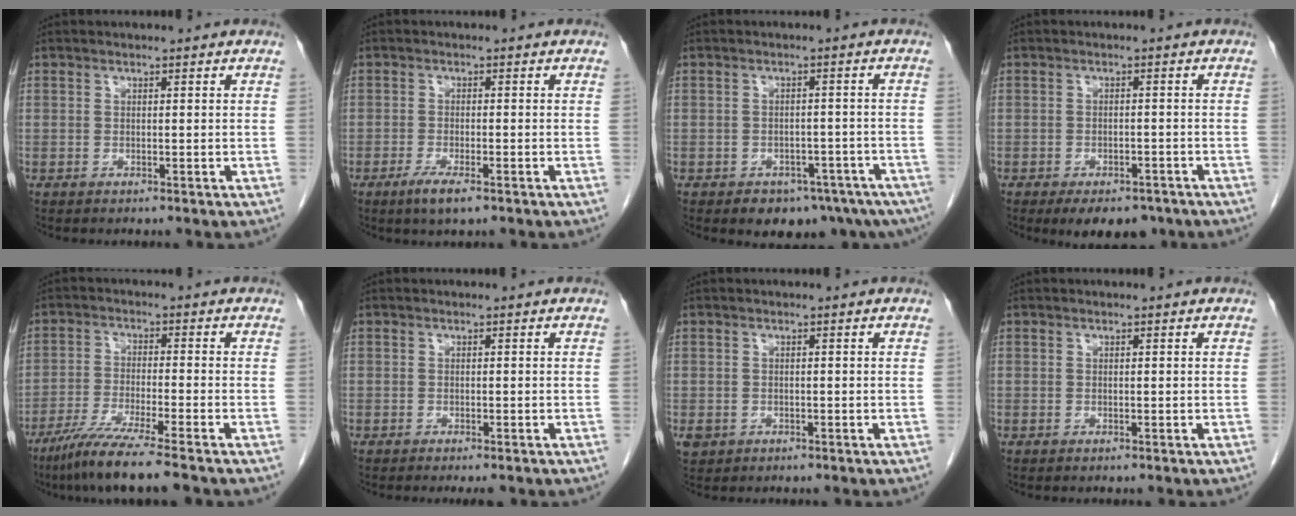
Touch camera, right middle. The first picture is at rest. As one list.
[{"total": 3.7, "force": [-2.2, 0.6, 2.8], "torque": [-0.055, -0.006, -0.039]}, {"total": 10.6, "force": [-7.7, 5.8, 4.3], "torque": [-0.034, 0.006, -0.094]}, {"total": 8.3, "force": [-6.2, 3.9, 3.9], "torque": [-0.042, 0.002, -0.084]}, {"total": 9.2, "force": [-7.1, -0.9, 5.8], "torque": [-0.097, -0.030, -0.125]}, {"total": 2.1, "force": [-1.7, 0.4, 1.1], "torque": [-0.012, -0.006, -0.020]}, {"total": 1.7, "force": [-0.7, 1.5, 0.6], "torque": [-0.013, 0.003, -0.005]}, {"total": 0.0}]